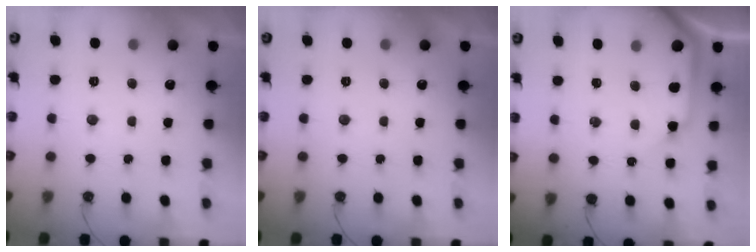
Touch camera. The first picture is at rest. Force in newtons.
{"total": 0.0}
{"total": 10.1, "press": 10.0, "slide": 1.1}